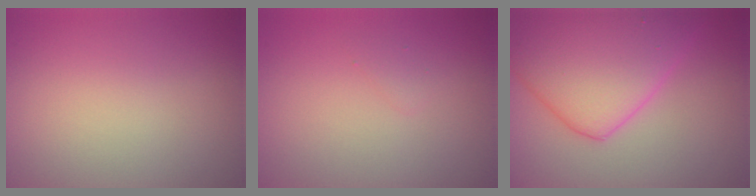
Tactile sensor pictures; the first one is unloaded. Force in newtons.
{"total": 0.5, "press": 0.5, "slide": 0.1}
{"total": 8.2, "press": 8.2, "slide": 0.3}